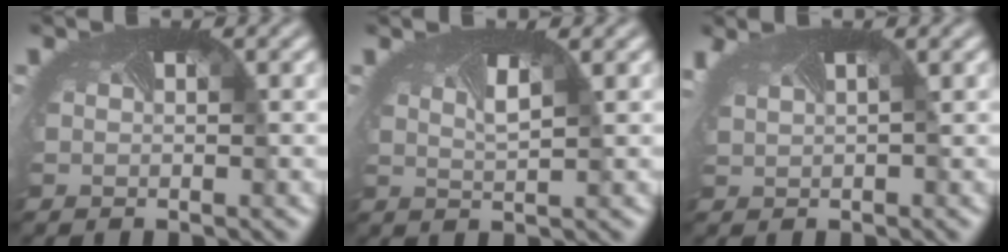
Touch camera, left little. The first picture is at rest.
{"total": 1.4, "force": [0.6, 0.5, 1.2], "torque": [-0.028, 0.002, 0.007]}
{"total": 4.7, "force": [1.9, 2.4, 3.6], "torque": [-0.089, 0.026, 0.038]}